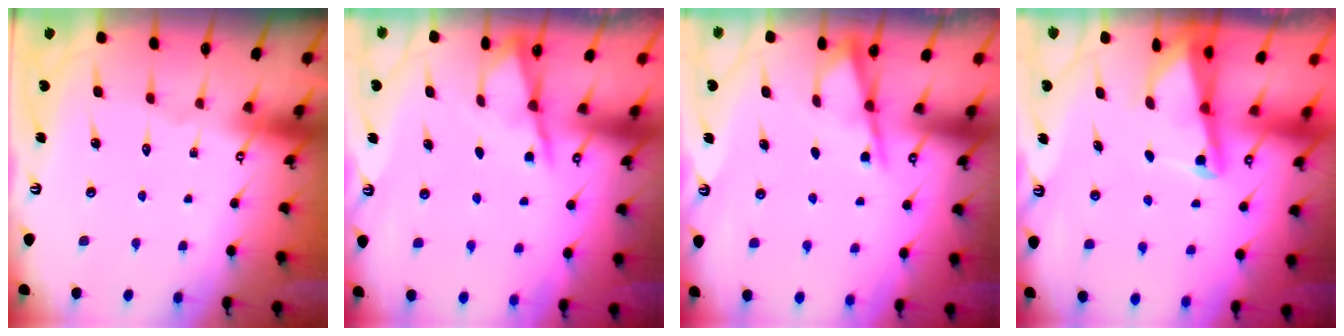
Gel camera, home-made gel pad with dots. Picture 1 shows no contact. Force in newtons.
{"total": 2.0, "press": 2.0, "slide": 0.2}
{"total": 2.4, "press": 2.4, "slide": 0.2}
{"total": 2.5, "press": 2.4, "slide": 0.6}